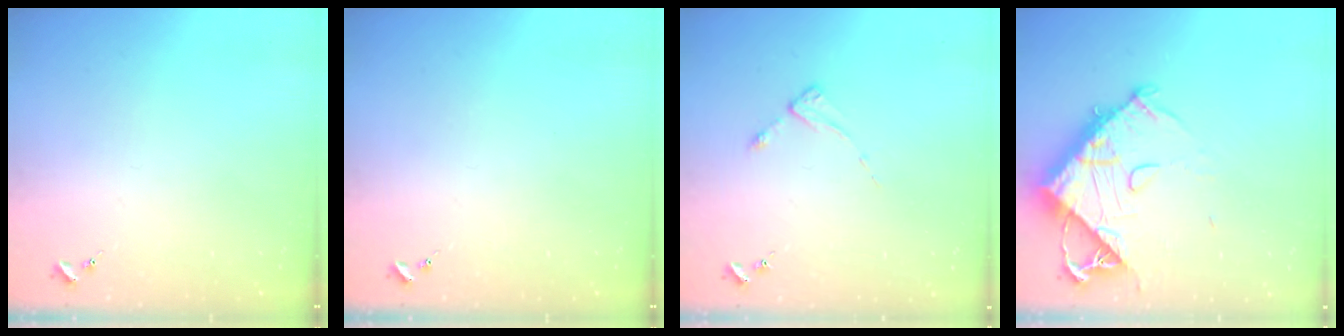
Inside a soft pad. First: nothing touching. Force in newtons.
{"total": 0.0}
{"total": 2.6, "press": 2.6, "slide": 0.3}
{"total": 12.5, "press": 12.5, "slide": 1.3}